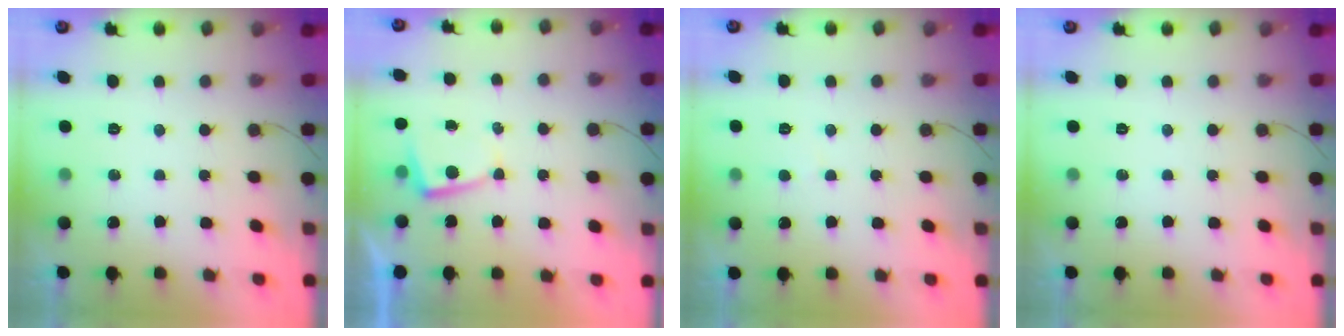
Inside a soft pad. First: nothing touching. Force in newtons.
{"total": 2.8, "press": 2.8, "slide": 0.5}
{"total": 2.4, "press": 2.4, "slide": 0.2}
{"total": 0.0}